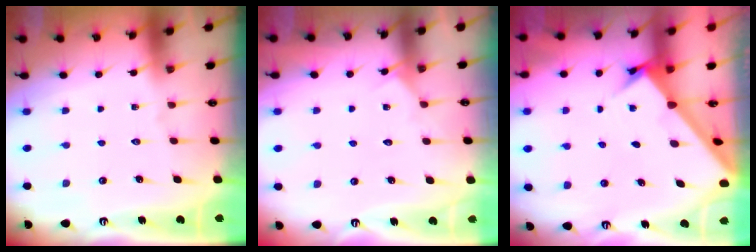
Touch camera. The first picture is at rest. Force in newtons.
{"total": 4.3, "press": 4.3, "slide": 0.5}
{"total": 3.8, "press": 3.8, "slide": 0.4}